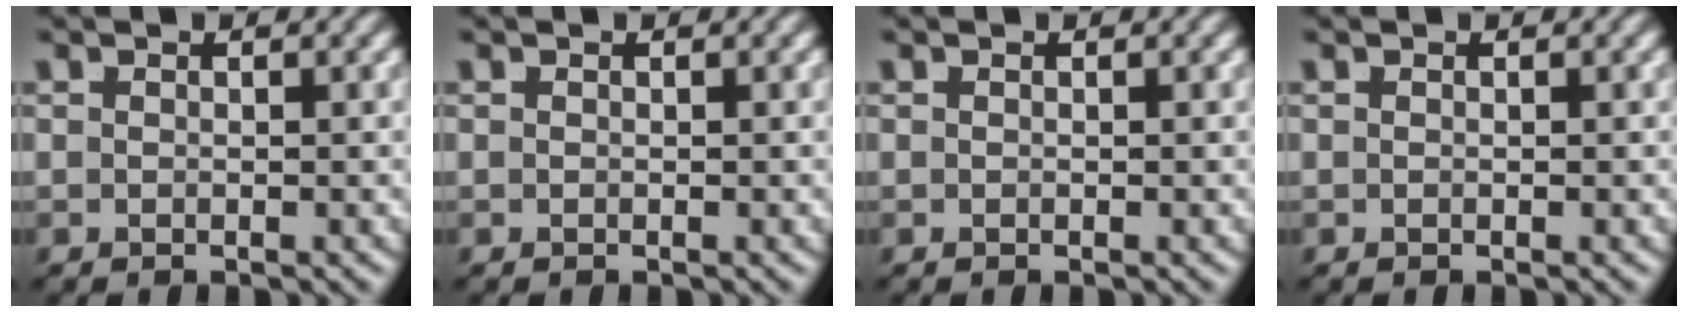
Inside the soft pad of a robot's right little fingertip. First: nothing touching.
{"total": 0.0}
{"total": 0.0}
{"total": 0.0}